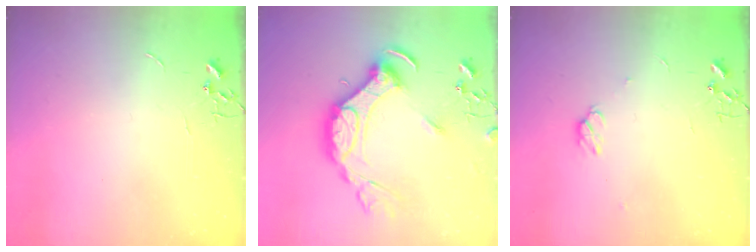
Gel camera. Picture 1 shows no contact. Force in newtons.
{"total": 19.1, "press": 19.0, "slide": 1.7}
{"total": 4.8, "press": 4.7, "slide": 0.6}